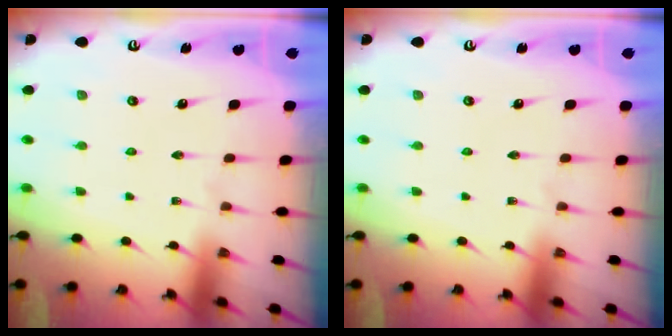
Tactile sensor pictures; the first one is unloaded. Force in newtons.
{"total": 0.0}